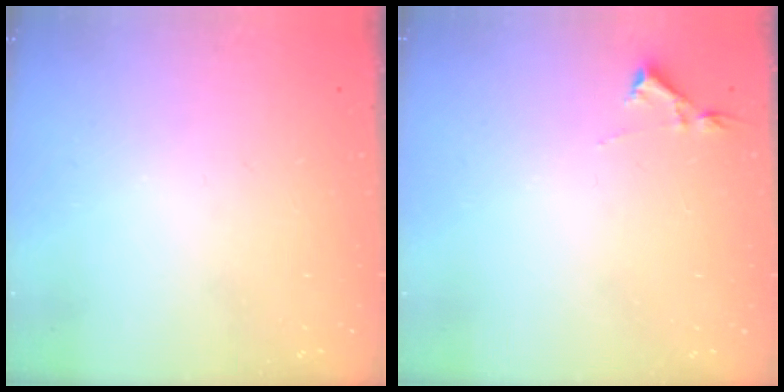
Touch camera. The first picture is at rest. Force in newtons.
{"total": 2.9, "press": 2.9, "slide": 0.5}